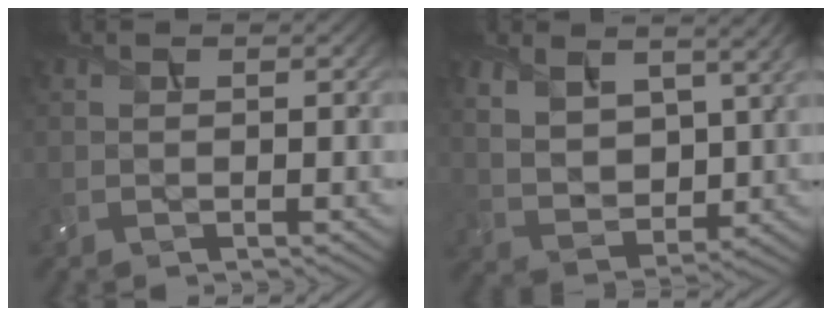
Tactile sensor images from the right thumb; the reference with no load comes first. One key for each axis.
{"total": 8.4, "fx": 4.4, "fy": 4.6, "fz": 5.5, "tx": -0.140, "ty": -0.007, "tz": 0.089}